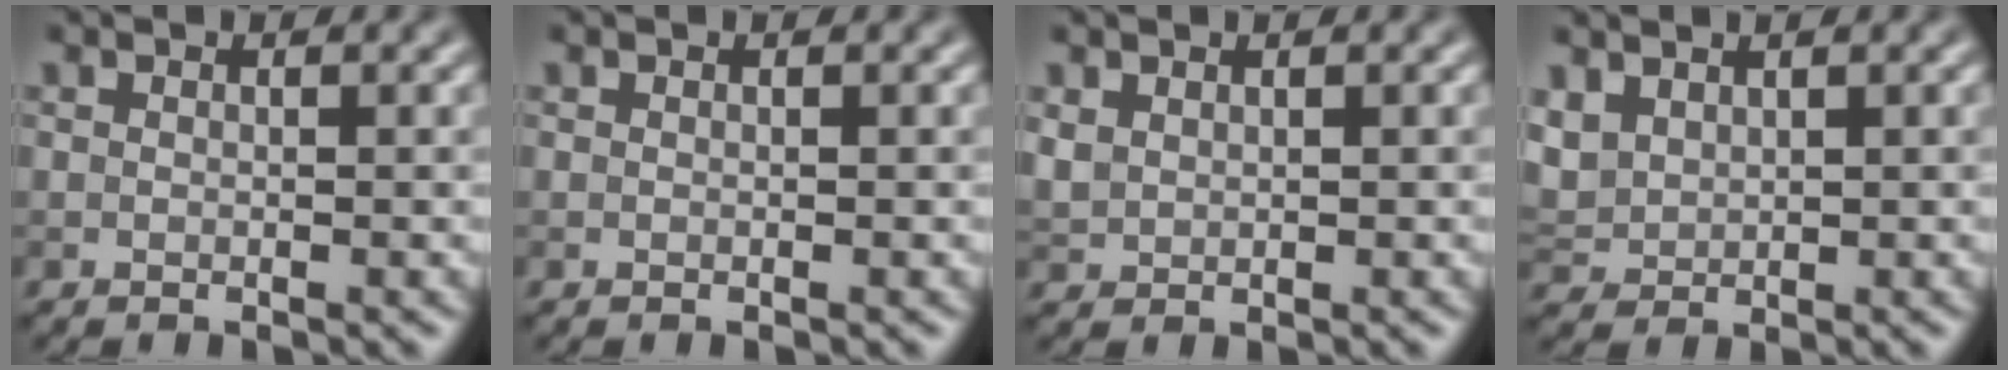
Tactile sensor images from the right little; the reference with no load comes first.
{"total": 0.0}
{"total": 1.2, "force": [0.8, 0.8, 0.4], "torque": [-0.014, 0.000, 0.022]}
{"total": 2.5, "force": [1.6, 1.6, 1.2], "torque": [-0.034, 0.005, 0.038]}